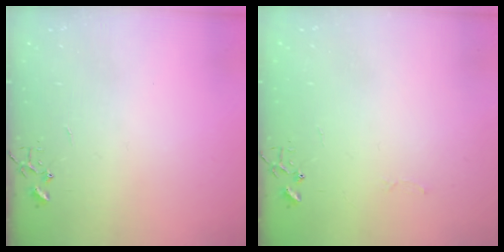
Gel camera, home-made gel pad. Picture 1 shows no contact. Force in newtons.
{"total": 2.5, "press": 2.5, "slide": 0.4}